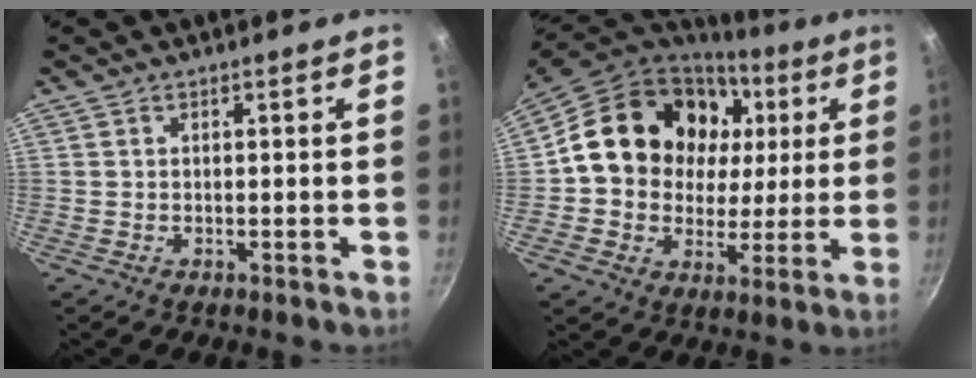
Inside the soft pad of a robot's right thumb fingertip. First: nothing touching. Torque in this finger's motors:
{"motor_torque": [1.72, 3.29, 1.08, -0.62, 0.42]}